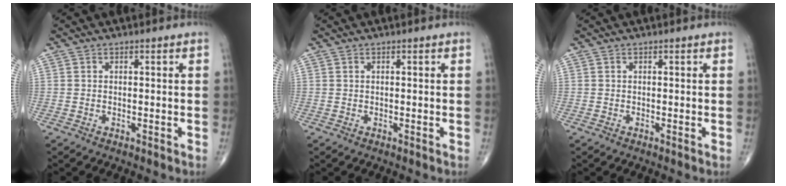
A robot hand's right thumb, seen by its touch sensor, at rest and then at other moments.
{"total": 0.0}
{"total": 0.0}